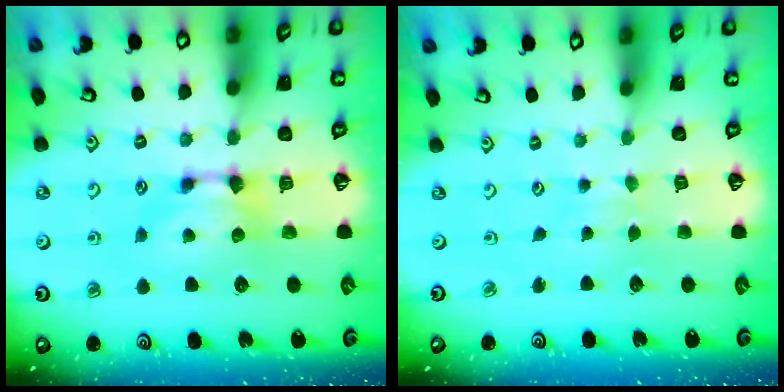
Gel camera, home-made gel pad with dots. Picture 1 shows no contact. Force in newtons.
{"total": 2.9, "press": 2.9, "slide": 0.0}